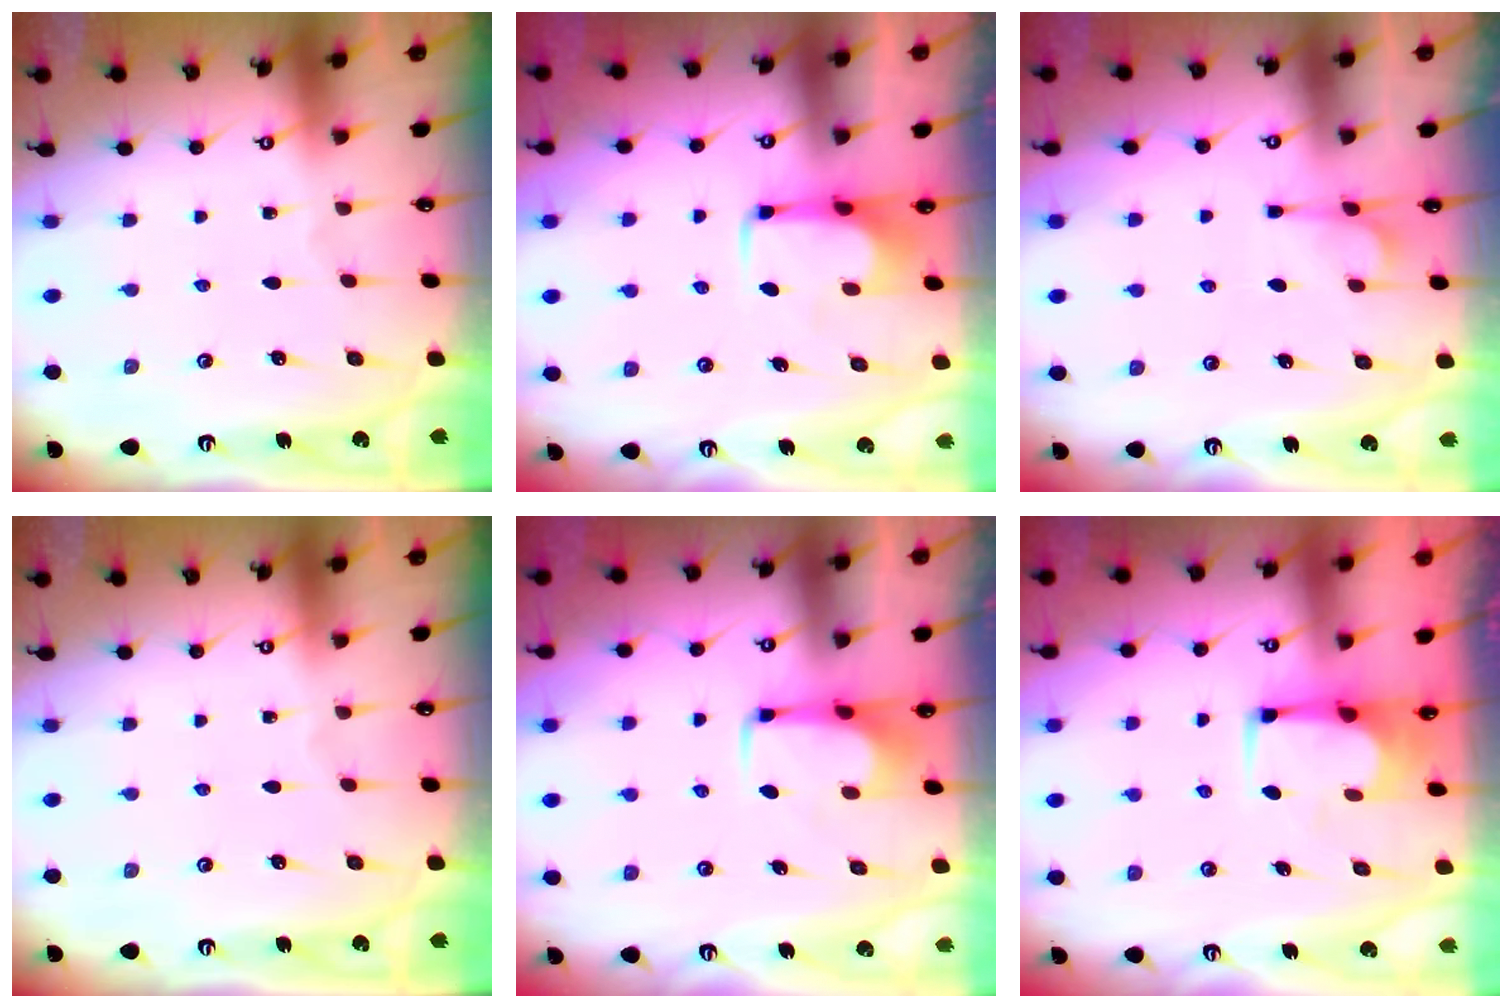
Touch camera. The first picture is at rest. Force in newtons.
{"total": 2.1, "press": 2.1, "slide": 0.4}
{"total": 1.9, "press": 1.4, "slide": 1.2}
{"total": 0.0}
{"total": 1.5, "press": 1.5, "slide": 0.4}
{"total": 1.8, "press": 1.7, "slide": 0.3}